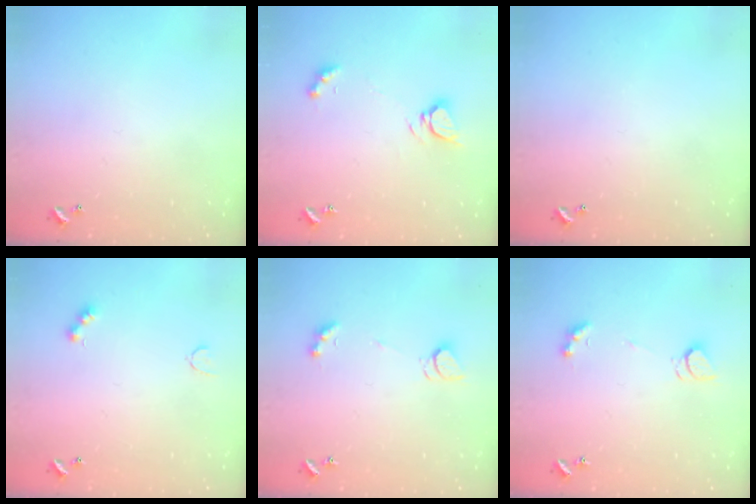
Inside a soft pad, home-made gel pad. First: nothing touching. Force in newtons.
{"total": 5.5, "press": 5.5, "slide": 0.7}
{"total": 0.0}
{"total": 4.1, "press": 4.1, "slide": 0.6}
{"total": 2.2, "press": 2.2, "slide": 0.4}
{"total": 2.2, "press": 2.2, "slide": 0.4}